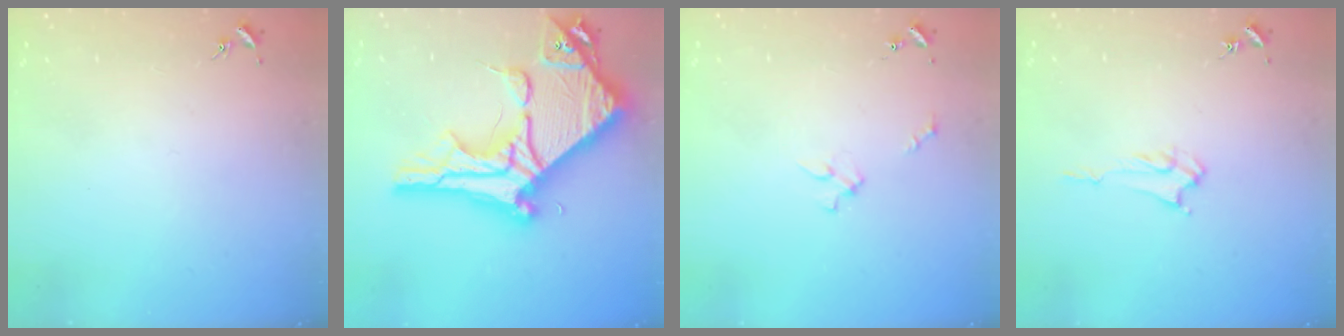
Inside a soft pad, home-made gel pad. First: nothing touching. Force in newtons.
{"total": 15.4, "press": 15.3, "slide": 1.5}
{"total": 2.3, "press": 2.2, "slide": 0.3}
{"total": 2.4, "press": 2.4, "slide": 0.3}